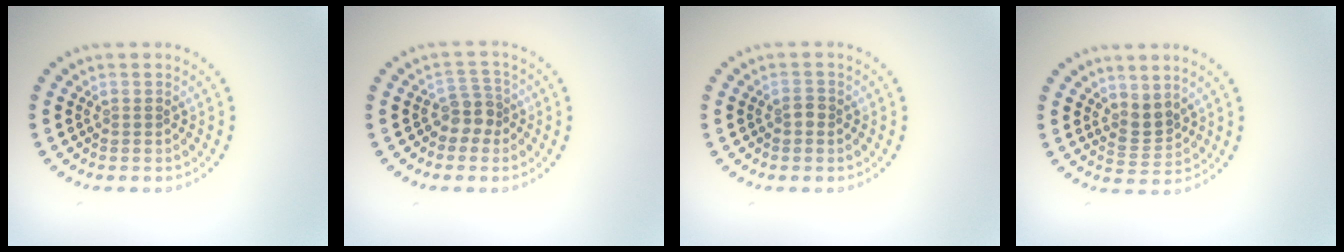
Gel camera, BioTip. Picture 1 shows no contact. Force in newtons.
{"total": 2.2, "press": 1.7, "slide": 1.5}
{"total": 0.8, "press": 0.8, "slide": 0.1}
{"total": 2.2, "press": 1.6, "slide": 1.6}